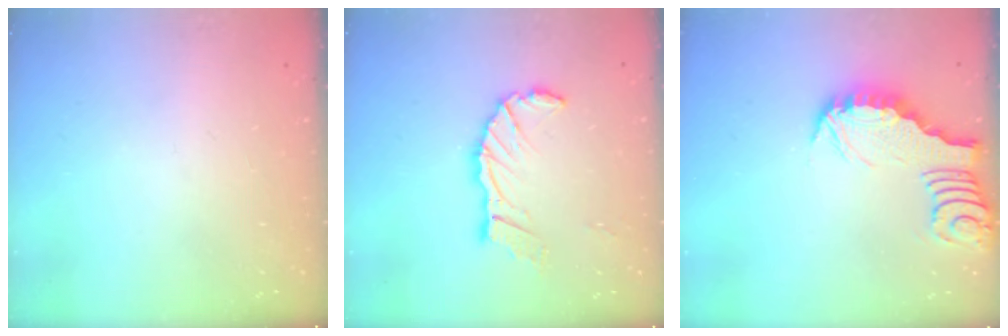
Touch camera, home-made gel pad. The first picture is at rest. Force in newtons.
{"total": 11.4, "press": 11.2, "slide": 1.9}
{"total": 3.0, "press": 3.0, "slide": 0.2}